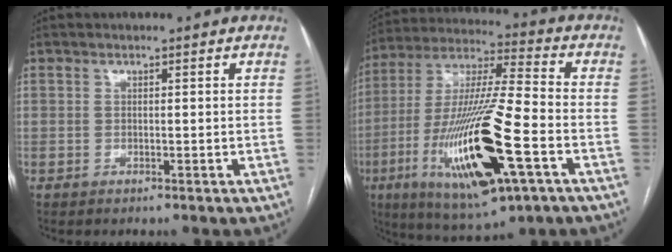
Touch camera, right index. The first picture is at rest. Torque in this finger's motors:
{"motor_torque": [2.14, 0.00, 0.83, 0.21]}